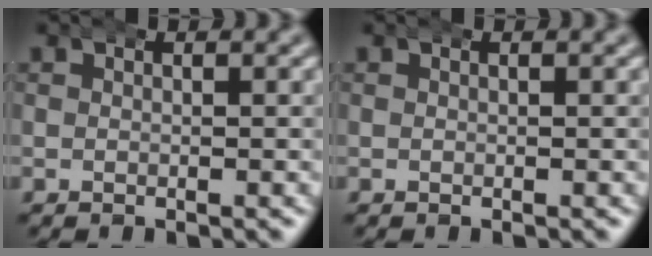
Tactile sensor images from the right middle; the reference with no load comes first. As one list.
[{"total": 0.0}]